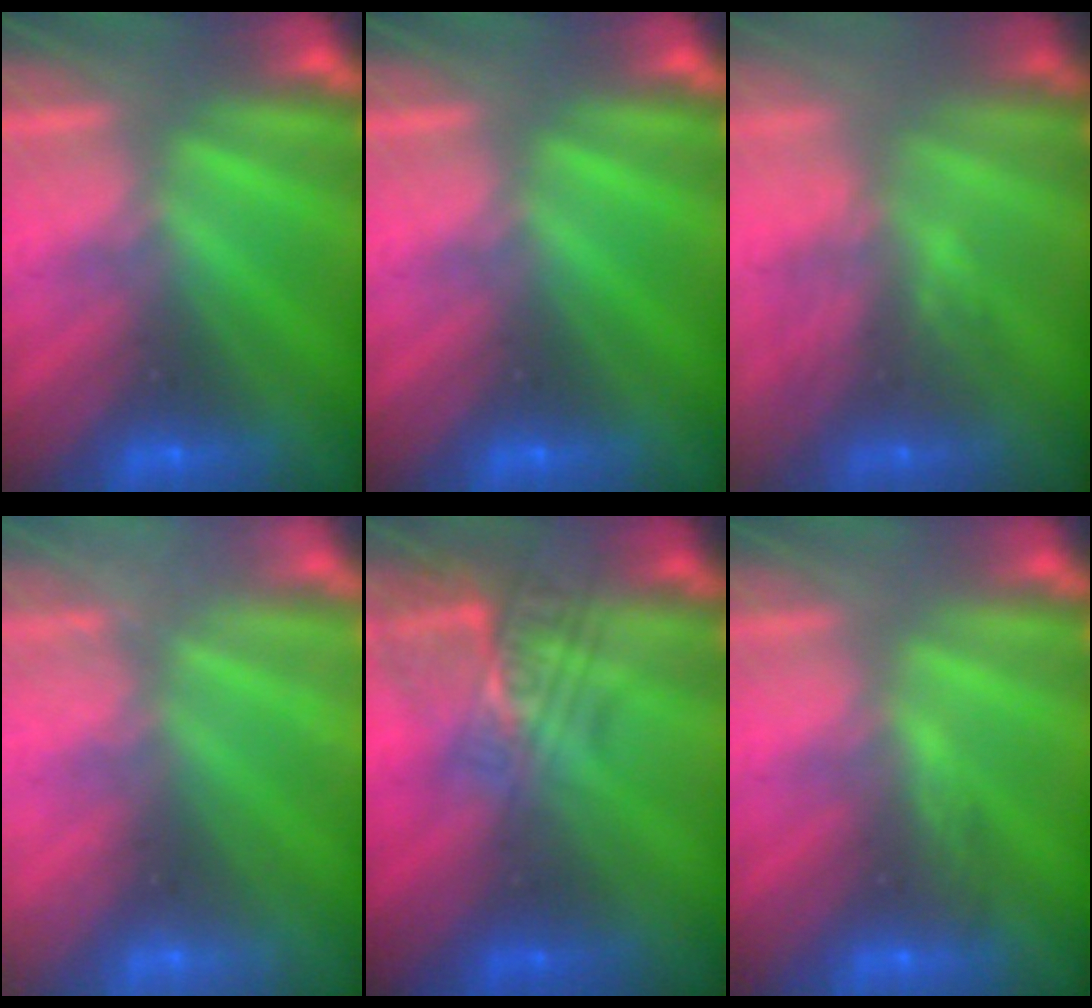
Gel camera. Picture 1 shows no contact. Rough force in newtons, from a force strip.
{"total": 0.0}
{"total": 3.0}
{"total": 2.7}
{"total": 2.4}
{"total": 2.7}